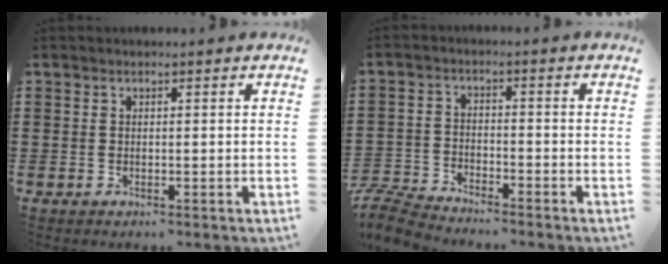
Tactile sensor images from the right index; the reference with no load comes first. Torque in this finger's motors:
{"motor_torque": [-0.09, -0.04, -1.05, -0.01]}